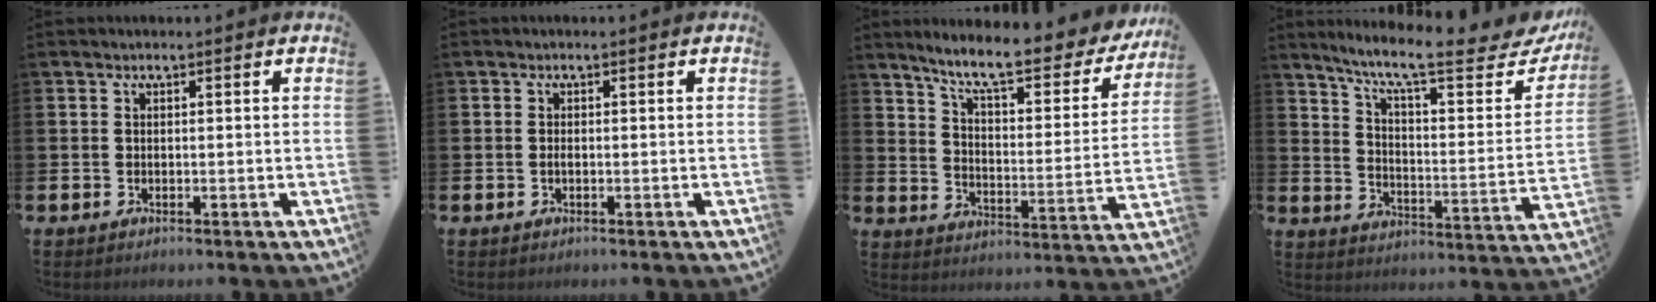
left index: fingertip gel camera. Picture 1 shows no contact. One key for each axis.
{"total": 0.5, "fx": -0.2, "fy": 0.2, "fz": 0.5, "tx": -0.018, "ty": 0.003, "tz": -0.002}
{"total": 8.6, "fx": 7.4, "fy": 1.5, "fz": 4.1, "tx": -0.109, "ty": -0.048, "tz": 0.121}
{"total": 10.3, "fx": 8.4, "fy": 1.5, "fz": 5.7, "tx": -0.122, "ty": -0.057, "tz": 0.130}